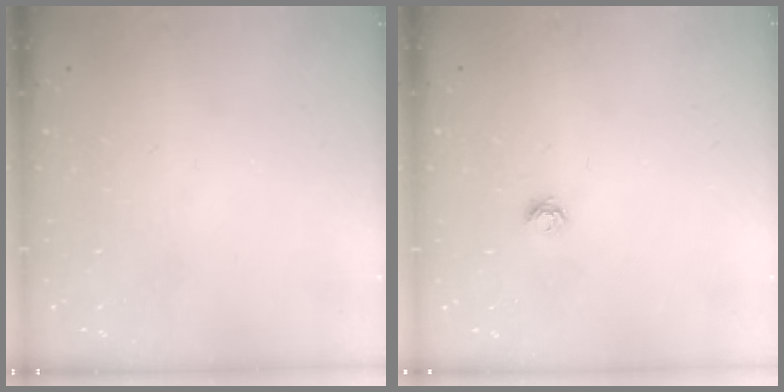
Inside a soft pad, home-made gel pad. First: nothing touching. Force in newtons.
{"total": 5.3, "press": 5.2, "slide": 0.5}